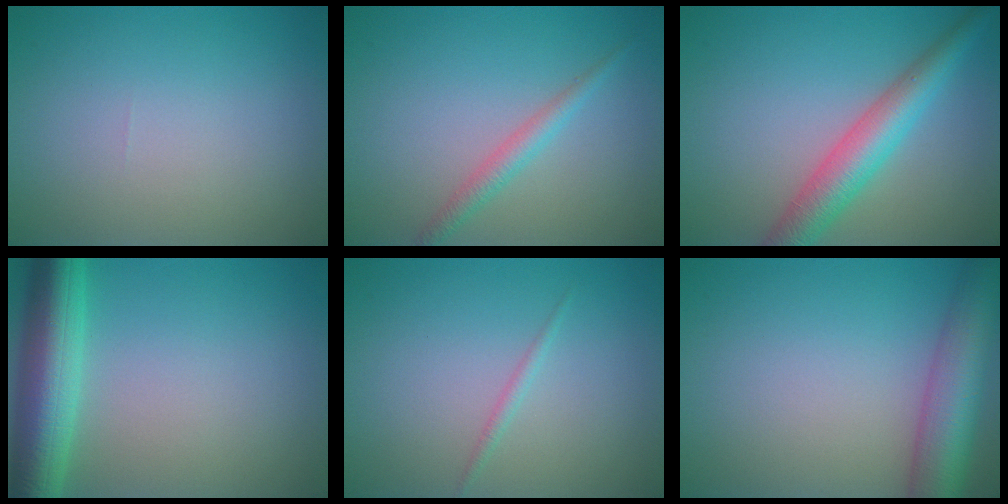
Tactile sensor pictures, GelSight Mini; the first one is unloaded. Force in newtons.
{"total": 1.9, "press": 1.9, "slide": 0.1}
{"total": 5.1, "press": 5.1, "slide": 0.1}
{"total": 7.3, "press": 7.3, "slide": 0.2}
{"total": 0.8, "press": 0.8, "slide": 0.1}
{"total": 7.4, "press": 7.4, "slide": 0.4}